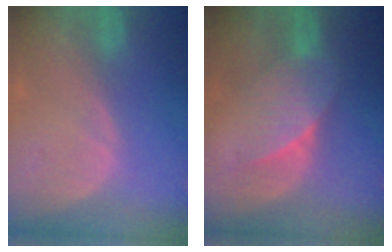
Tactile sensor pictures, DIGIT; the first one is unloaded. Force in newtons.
{"total": 6.6, "press": 6.1, "slide": 2.5}